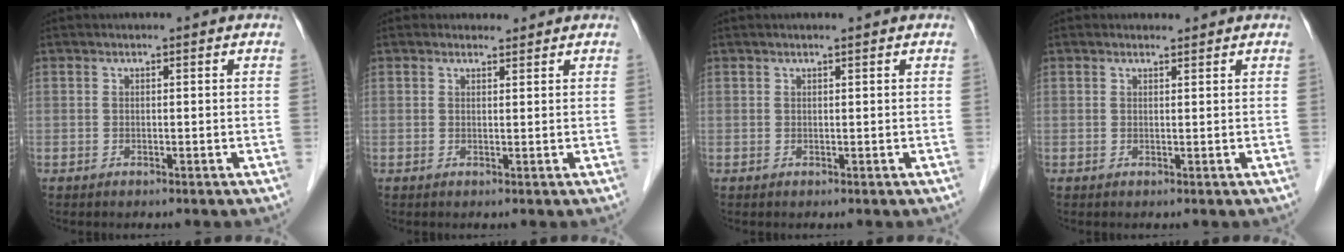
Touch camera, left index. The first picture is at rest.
{"total": 1.2, "force": [1.1, 0.5, -0.1], "torque": [-0.005, 0.001, 0.015]}
{"total": 0.6, "force": [0.5, -0.1, 0.4], "torque": [-0.011, 0.002, 0.012]}
{"total": 0.8, "force": [0.7, 0.2, -0.1], "torque": [-0.010, -0.001, 0.011]}